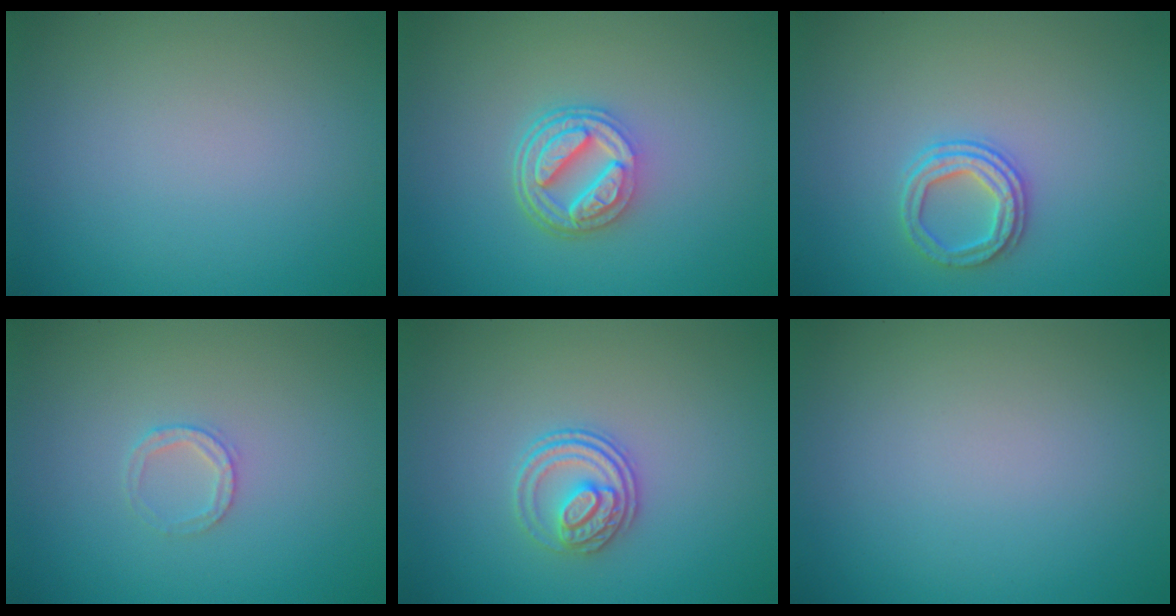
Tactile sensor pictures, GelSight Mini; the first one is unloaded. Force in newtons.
{"total": 5.1, "press": 3.6, "slide": 3.5}
{"total": 2.5, "press": 2.3, "slide": 1.0}
{"total": 1.4, "press": 1.3, "slide": 0.2}
{"total": 2.8, "press": 2.6, "slide": 1.2}
{"total": 0.0}